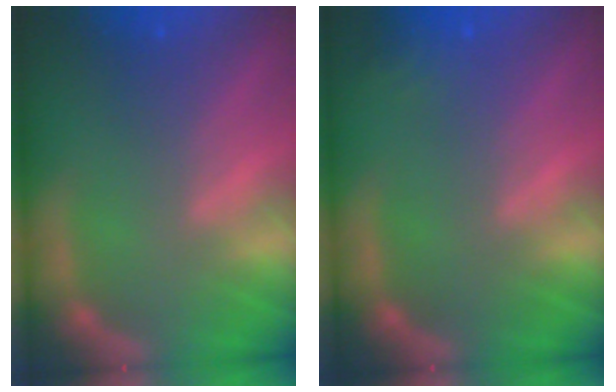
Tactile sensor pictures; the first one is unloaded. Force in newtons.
{"total": 1.9}